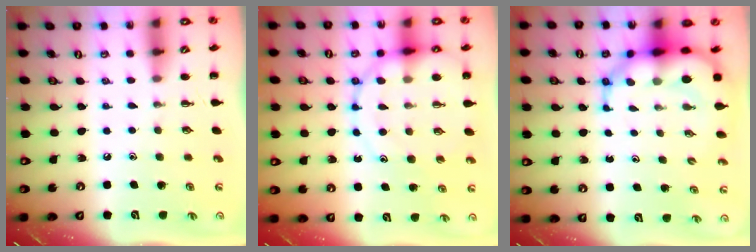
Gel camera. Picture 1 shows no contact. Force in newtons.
{"total": 15.0, "press": 14.7, "slide": 2.6}
{"total": 9.3, "press": 8.9, "slide": 2.8}